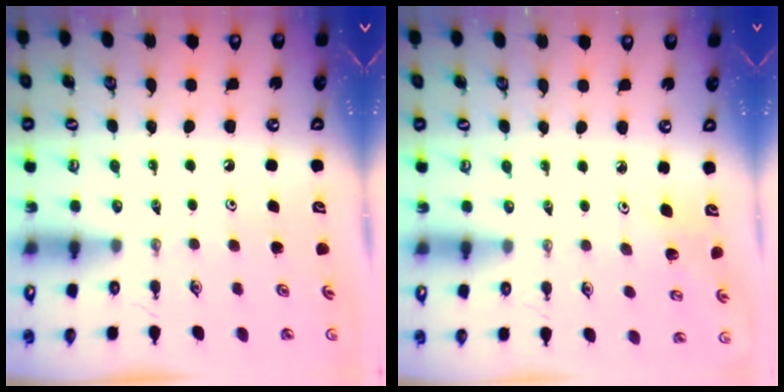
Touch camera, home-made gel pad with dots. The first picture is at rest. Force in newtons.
{"total": 2.8, "press": 2.8, "slide": 0.3}